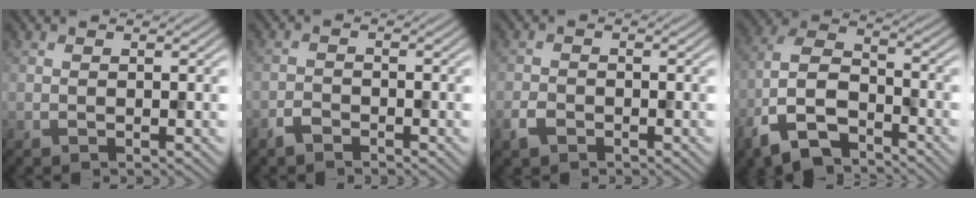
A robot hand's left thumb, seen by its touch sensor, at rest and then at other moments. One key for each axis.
{"total": 1.9, "fx": -1.6, "fy": 0.8, "fz": 0.8, "tx": -0.014, "ty": 0.001, "tz": -0.036}
{"total": 2.2, "fx": -1.3, "fy": 1.4, "fz": 1.0, "tx": -0.024, "ty": -0.003, "tz": -0.033}
{"total": 11.0, "fx": -6.8, "fy": 5.1, "fz": 6.9, "tx": -0.149, "ty": -0.010, "tz": -0.148}